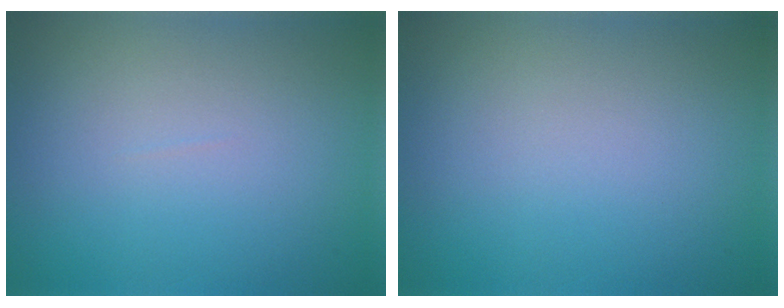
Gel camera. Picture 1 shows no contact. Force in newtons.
{"total": 0.0}